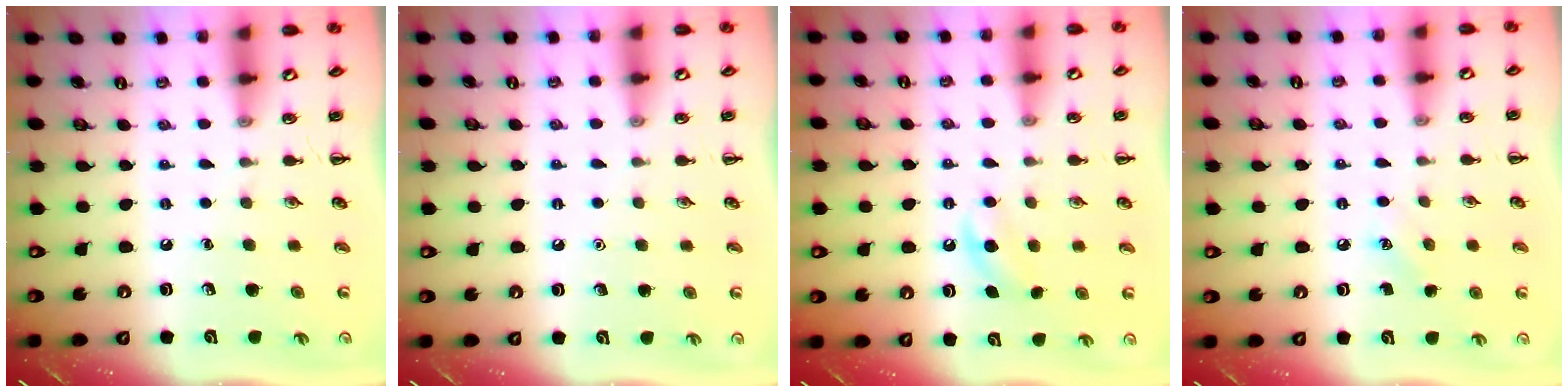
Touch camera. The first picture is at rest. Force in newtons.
{"total": 1.6, "press": 1.6, "slide": 0.1}
{"total": 5.4, "press": 5.3, "slide": 1.3}
{"total": 5.7, "press": 5.5, "slide": 1.7}